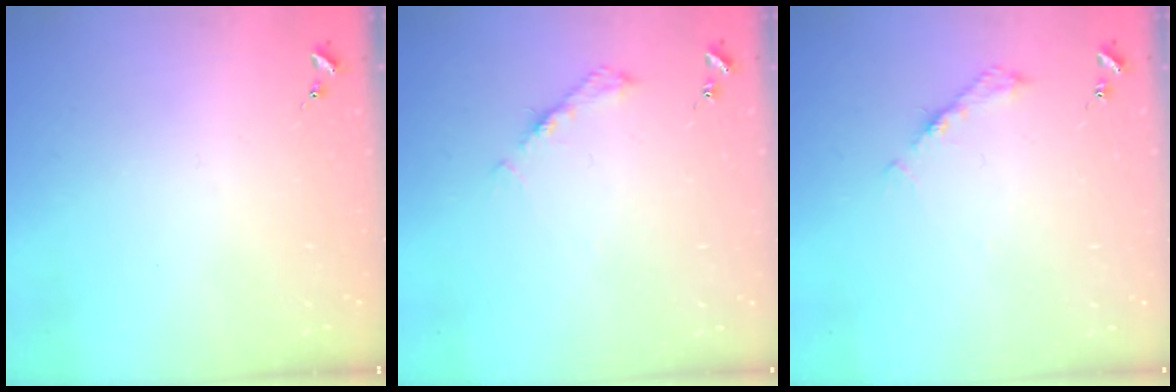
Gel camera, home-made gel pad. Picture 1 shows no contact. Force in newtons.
{"total": 5.3, "press": 5.3, "slide": 0.5}
{"total": 5.3, "press": 5.3, "slide": 0.5}